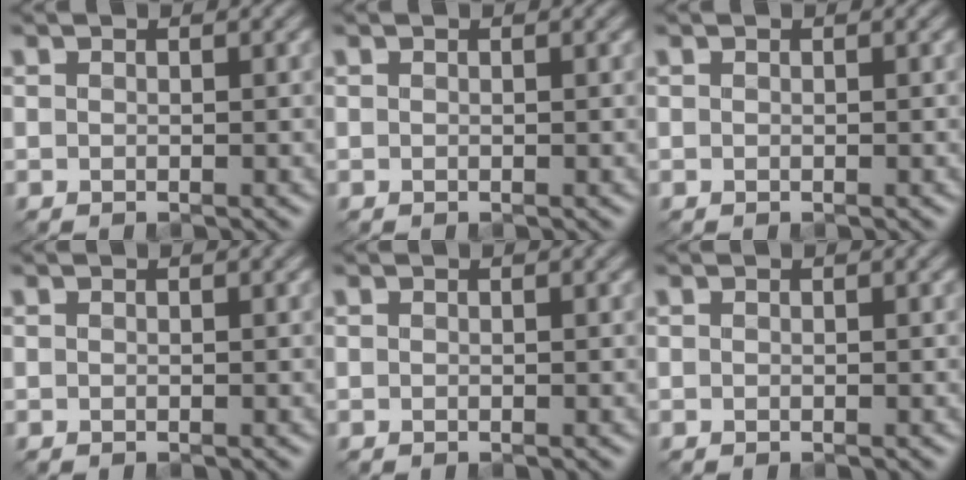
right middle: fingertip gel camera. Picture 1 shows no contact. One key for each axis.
{"total": 0.0}
{"total": 0.0}
{"total": 0.0}
{"total": 0.0}
{"total": 0.0}